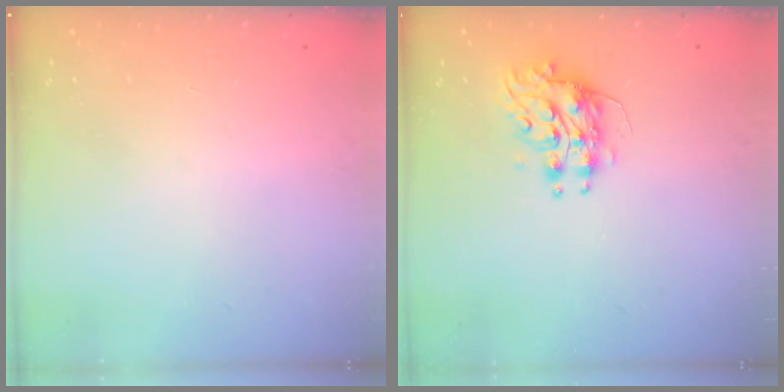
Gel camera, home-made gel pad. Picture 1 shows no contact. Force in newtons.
{"total": 8.1, "press": 8.1, "slide": 0.2}